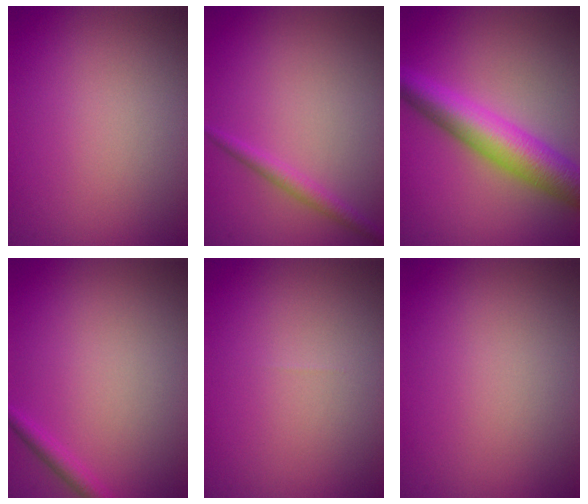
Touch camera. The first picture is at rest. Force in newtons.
{"total": 1.6, "press": 1.6, "slide": 0.1}
{"total": 6.9, "press": 6.9, "slide": 0.1}
{"total": 1.4, "press": 1.4, "slide": 0.1}
{"total": 0.0}
{"total": 0.0}